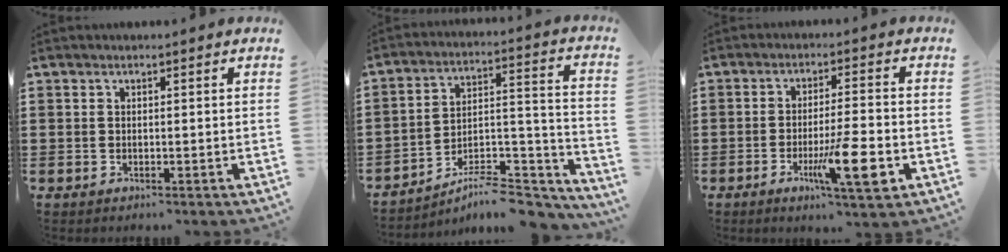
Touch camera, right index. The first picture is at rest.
{"total": 7.3, "force": [-6.1, 1.7, 3.7], "torque": [-0.052, 0.002, -0.115]}
{"total": 10.0, "force": [-3.6, 1.4, 9.2], "torque": [-0.169, -0.013, -0.062]}